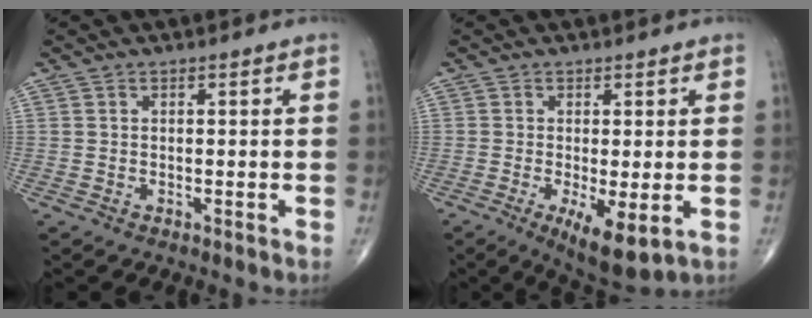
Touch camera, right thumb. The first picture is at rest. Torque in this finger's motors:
{"motor_torque": [-0.43, 0.50, -0.13, -0.15, 0.03]}